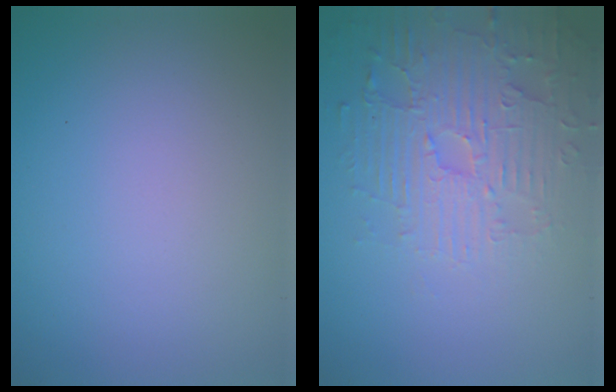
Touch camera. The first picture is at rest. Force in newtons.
{"total": 4.5, "press": 4.1, "slide": 1.8}